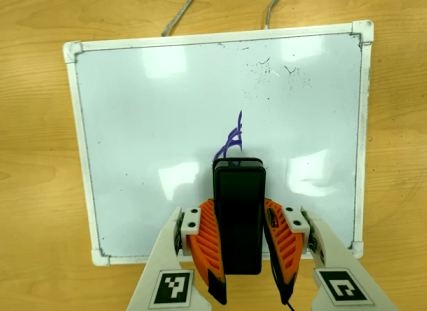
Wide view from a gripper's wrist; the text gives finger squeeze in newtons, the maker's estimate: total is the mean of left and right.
{"total": 8.3, "left": 6.0, "right": 10.7}